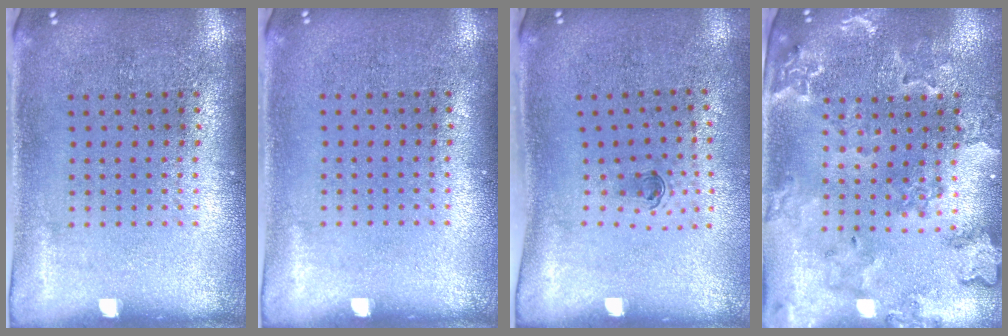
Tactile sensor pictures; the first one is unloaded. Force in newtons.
{"total": 0.0}
{"total": 0.6, "press": 0.3, "slide": 0.5}
{"total": 1.9, "press": 1.9, "slide": 0.2}